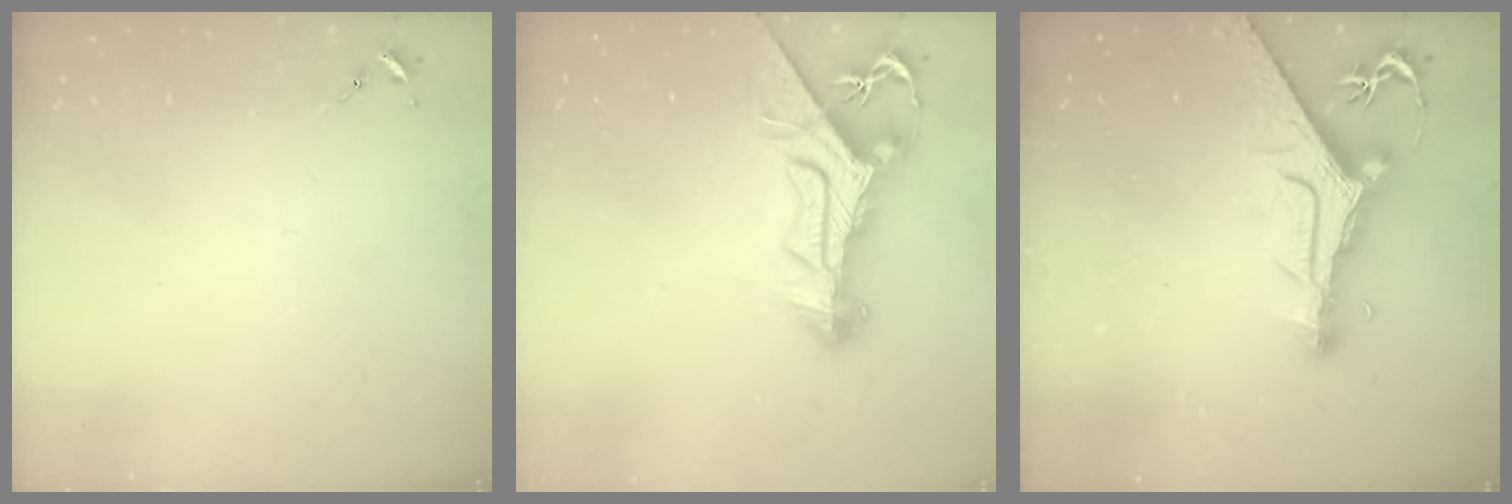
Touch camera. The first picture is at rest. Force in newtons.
{"total": 12.5, "press": 12.4, "slide": 1.3}
{"total": 12.8, "press": 12.7, "slide": 1.7}